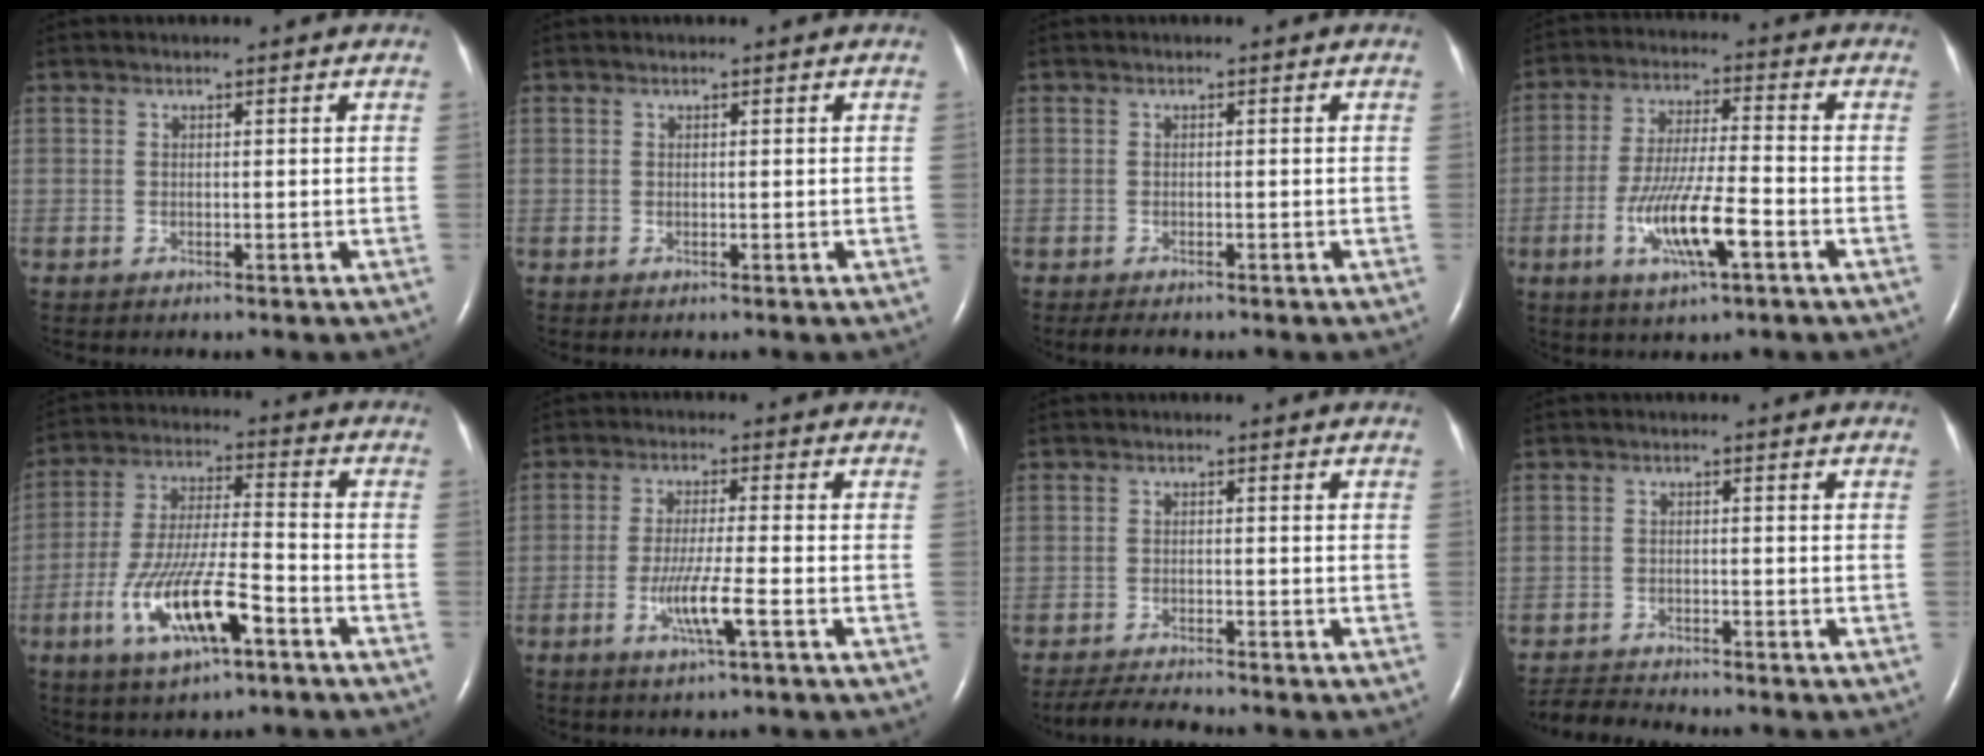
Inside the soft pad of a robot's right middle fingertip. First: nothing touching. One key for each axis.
{"total": 0.0}
{"total": 1.9, "fx": -1.6, "fy": 0.5, "fz": 0.9, "tx": -0.020, "ty": -0.006, "tz": -0.021}
{"total": 10.6, "fx": -4.2, "fy": 1.4, "fz": 9.6, "tx": -0.189, "ty": -0.009, "tz": -0.075}
{"total": 13.4, "fx": -6.1, "fy": 2.7, "fz": 11.7, "tx": -0.237, "ty": -0.008, "tz": -0.105}
{"total": 5.9, "fx": -2.3, "fy": -0.3, "fz": 5.5, "tx": -0.108, "ty": -0.012, "tz": -0.044}
{"total": 4.4, "fx": -4.3, "fy": -0.3, "fz": 1.1, "tx": -0.024, "ty": -0.022, "tz": -0.074}
{"total": 4.1, "fx": -4.1, "fy": -0.4, "fz": 0.0, "tx": -0.002, "ty": -0.020, "tz": -0.073}